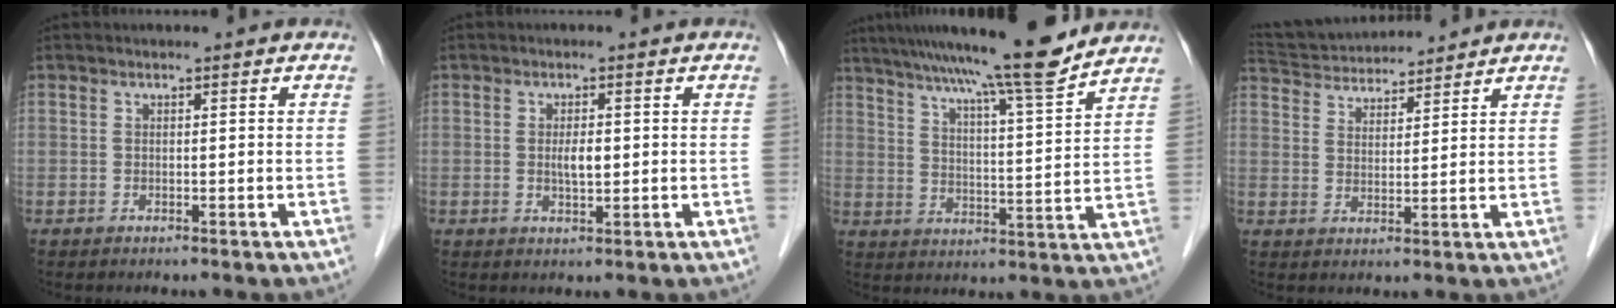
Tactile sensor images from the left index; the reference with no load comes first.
{"total": 2.6, "force": [0.1, 0.8, 2.4], "torque": [-0.046, -0.001, 0.004]}
{"total": 16.0, "force": [13.7, -0.7, 8.3], "torque": [-0.134, 0.002, 0.200]}
{"total": 11.0, "force": [10.5, 1.9, 2.7], "torque": [-0.056, 0.034, 0.177]}